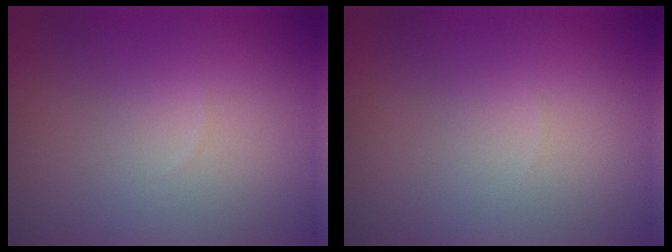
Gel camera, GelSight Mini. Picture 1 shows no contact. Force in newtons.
{"total": 0.0}